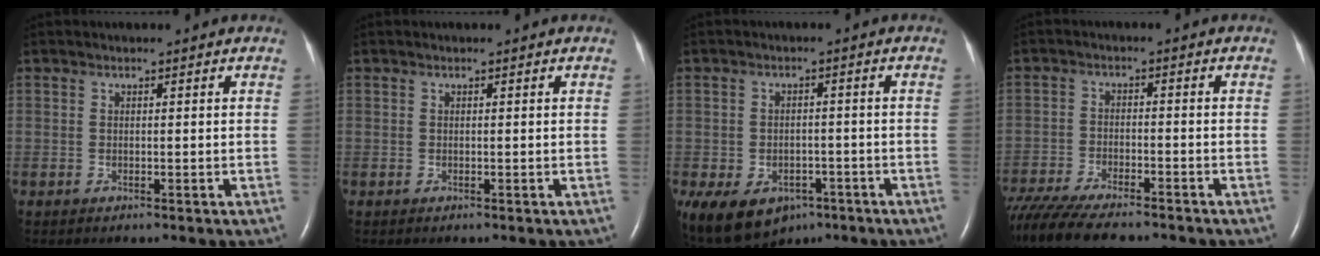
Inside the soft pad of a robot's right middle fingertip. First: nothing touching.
{"total": 0.0}
{"total": 11.7, "force": [-6.3, 8.0, 5.7], "torque": [-0.126, 0.006, -0.086]}
{"total": 14.9, "force": [-12.8, 2.9, 7.2], "torque": [-0.139, -0.026, -0.203]}